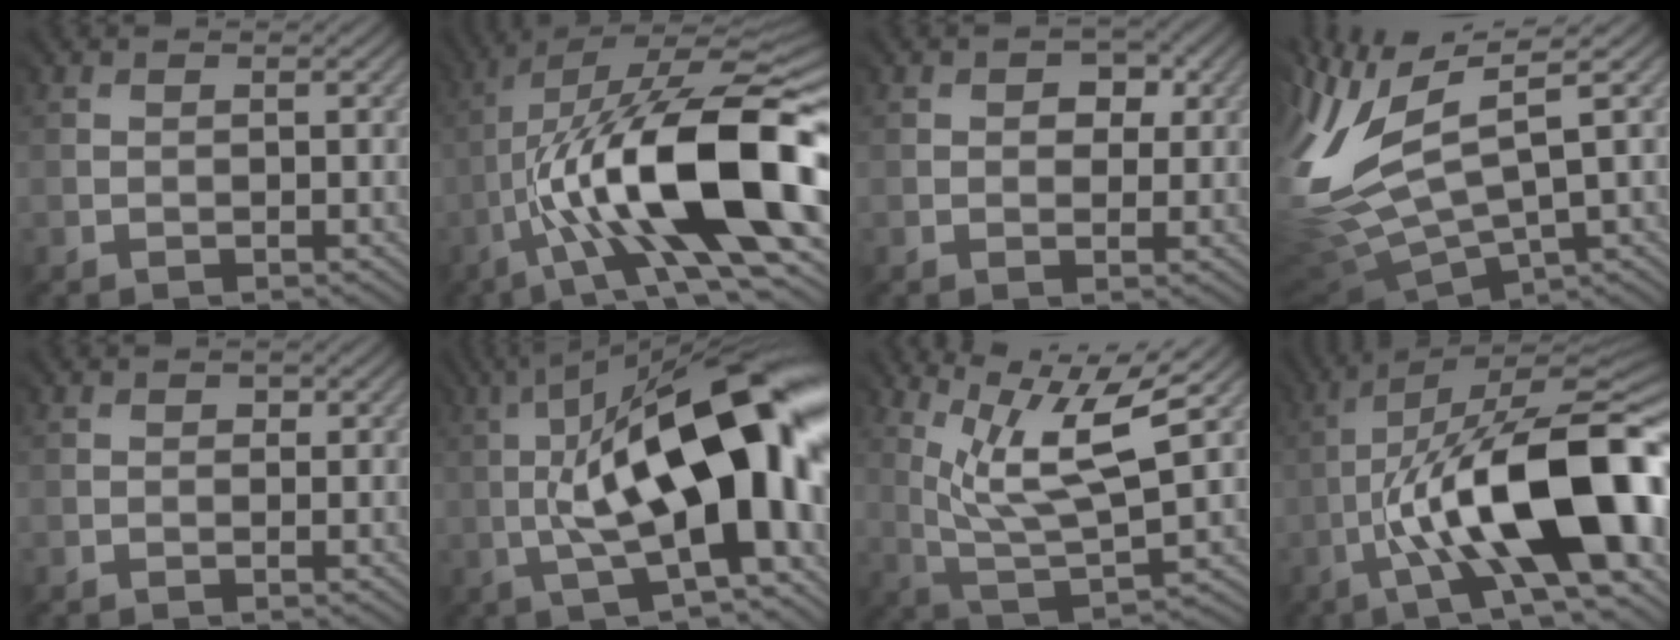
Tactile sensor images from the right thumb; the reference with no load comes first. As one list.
[{"total": 17.0, "force": [-3.0, 5.4, 15.8], "torque": [-0.279, 0.017, -0.044]}, {"total": 3.5, "force": [1.5, 2.6, 1.8], "torque": [-0.016, -0.002, 0.026]}, {"total": 11.2, "force": [2.3, 4.2, 10.2], "torque": [-0.263, 0.005, 0.052]}, {"total": 0.8, "force": [0.6, 0.5, -0.1], "torque": [0.008, 0.000, 0.012]}, {"total": 16.4, "force": [-0.3, 5.0, 15.6], "torque": [-0.242, 0.032, -0.004]}, {"total": 10.3, "force": [5.9, 2.5, 8.1], "torque": [-0.165, 0.005, 0.117]}, {"total": 16.0, "force": [-4.4, 5.0, 14.5], "torque": [-0.235, 0.018, -0.072]}]